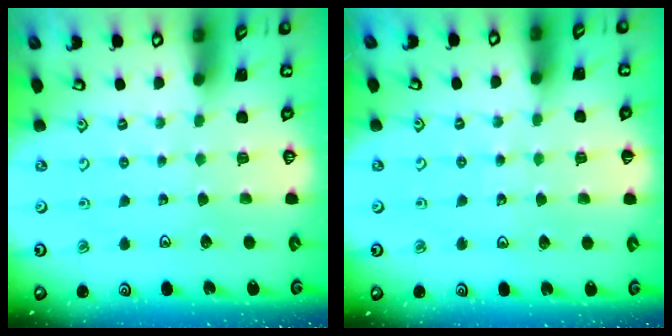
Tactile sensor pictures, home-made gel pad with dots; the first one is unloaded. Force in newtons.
{"total": 4.4, "press": 4.0, "slide": 1.9}